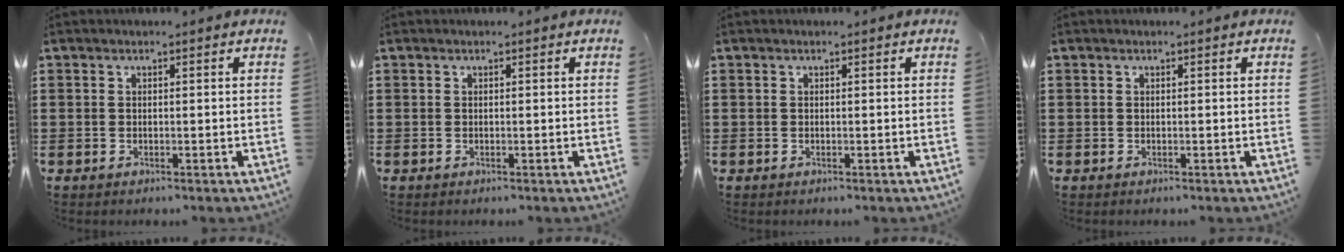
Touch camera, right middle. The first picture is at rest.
{"total": 0.0}
{"total": 0.0}
{"total": 0.0}